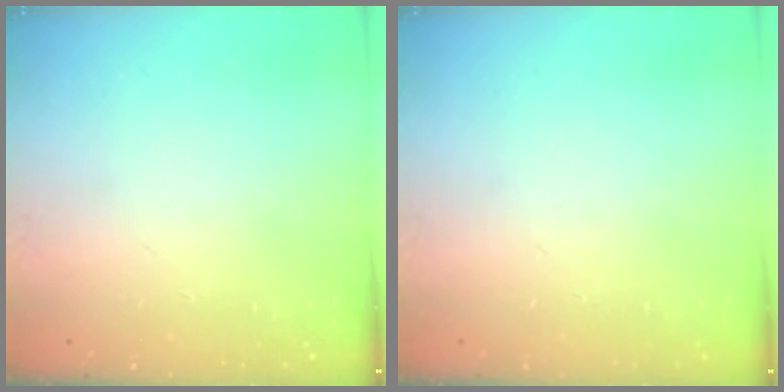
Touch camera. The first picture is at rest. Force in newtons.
{"total": 0.0}